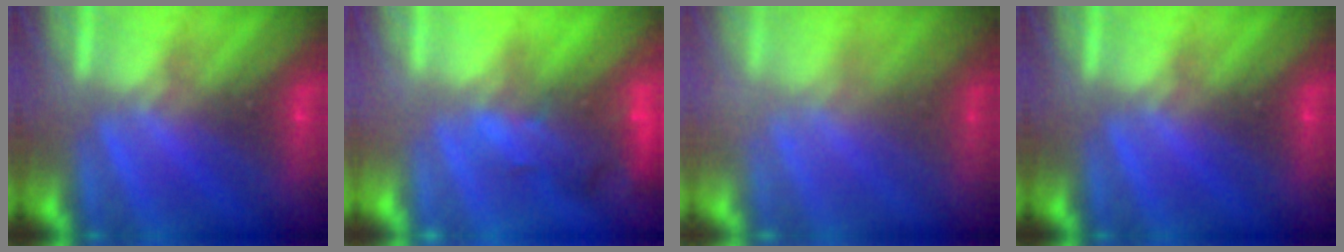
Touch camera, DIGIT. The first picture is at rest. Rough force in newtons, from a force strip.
{"total": 7.3}
{"total": 2.4}
{"total": 0.0}